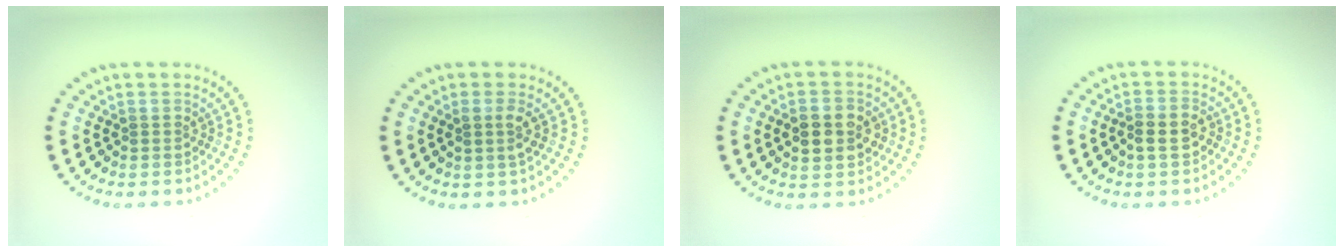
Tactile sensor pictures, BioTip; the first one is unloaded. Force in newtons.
{"total": 1.3, "press": 1.2, "slide": 0.6}
{"total": 4.5, "press": 4.5, "slide": 0.2}
{"total": 2.3, "press": 2.2, "slide": 0.7}